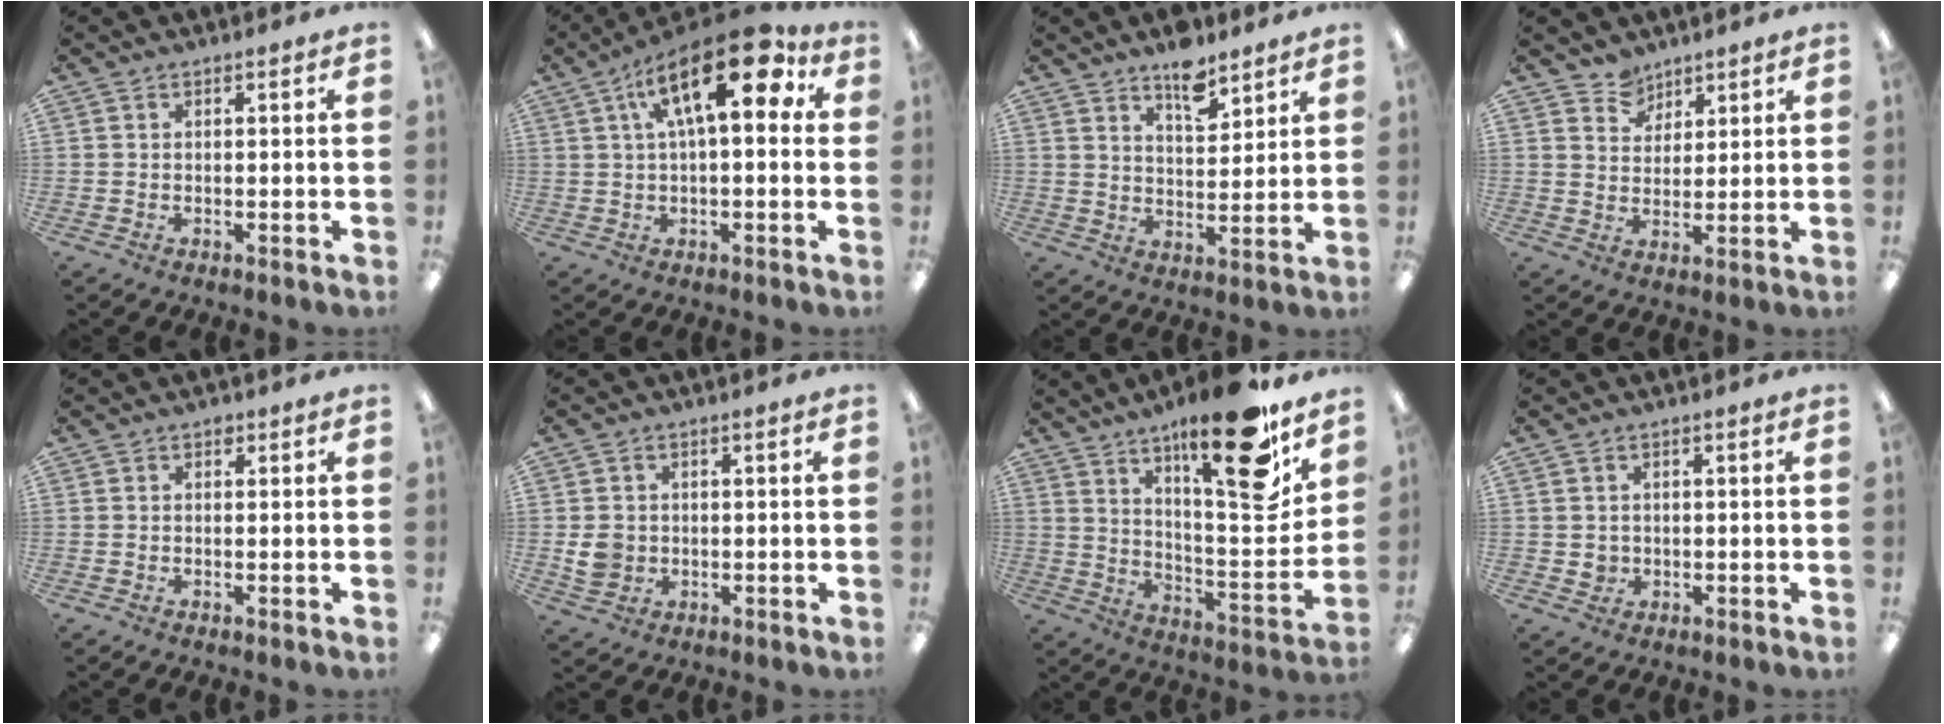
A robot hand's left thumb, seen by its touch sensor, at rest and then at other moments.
{"total": 18.8, "force": [7.4, 7.7, 15.5], "torque": [-0.241, -0.023, 0.114]}
{"total": 7.9, "force": [6.3, 3.2, 3.6], "torque": [-0.040, -0.040, 0.107]}
{"total": 5.6, "force": [4.6, 3.2, -0.1], "torque": [-0.004, -0.027, 0.086]}
{"total": 0.8, "force": [0.5, 0.6, 0.3], "torque": [0.002, 0.000, 0.007]}
{"total": 4.6, "force": [-0.1, 4.1, 2.1], "torque": [-0.022, 0.003, 0.001]}
{"total": 21.2, "force": [15.4, 4.6, 13.9], "torque": [-0.196, -0.114, 0.241]}
{"total": 2.2, "force": [0.3, 2.1, 0.7], "torque": [-0.006, 0.001, 0.002]}